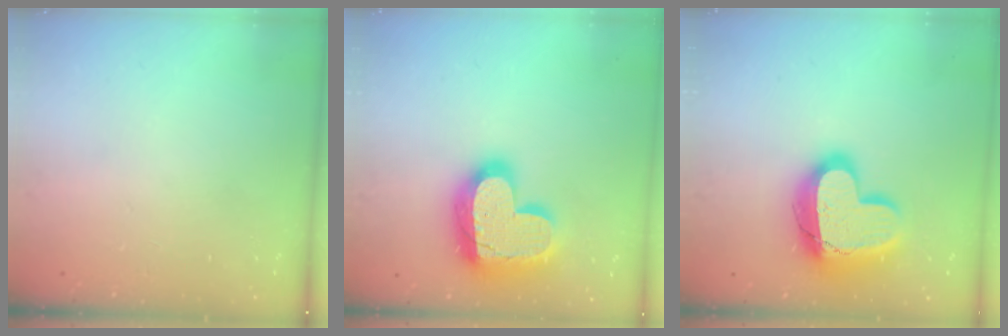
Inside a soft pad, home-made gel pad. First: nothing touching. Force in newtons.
{"total": 23.4, "press": 23.3, "slide": 1.7}
{"total": 20.3, "press": 20.3, "slide": 1.5}